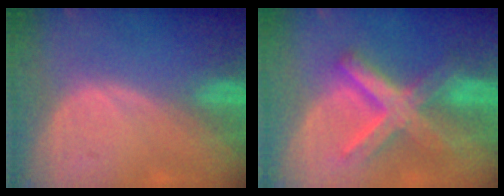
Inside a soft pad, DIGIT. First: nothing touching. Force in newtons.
{"total": 8.9, "press": 8.9, "slide": 0.7}